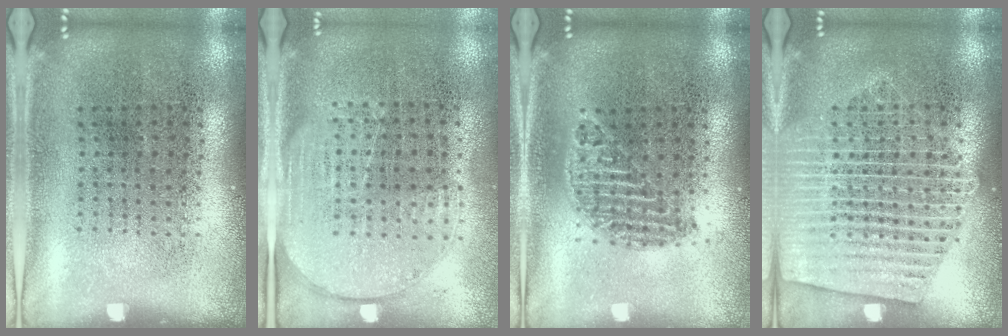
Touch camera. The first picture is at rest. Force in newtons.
{"total": 1.6, "press": 1.4, "slide": 0.8}
{"total": 1.2, "press": 1.1, "slide": 0.4}
{"total": 2.0, "press": 2.0, "slide": 0.2}